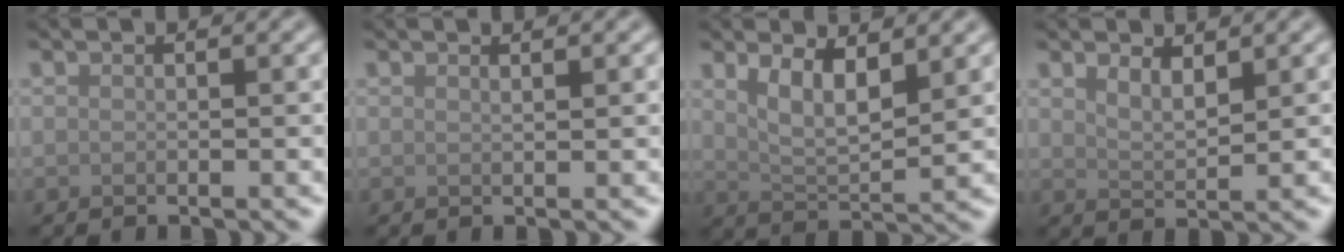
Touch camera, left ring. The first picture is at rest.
{"total": 0.6, "force": [0.4, 0.2, 0.3], "torque": [0.002, -0.001, 0.007]}
{"total": 4.0, "force": [2.0, 1.3, 3.2], "torque": [-0.067, -0.009, 0.040]}
{"total": 2.0, "force": [1.4, 0.6, 1.3], "torque": [-0.025, -0.007, 0.029]}